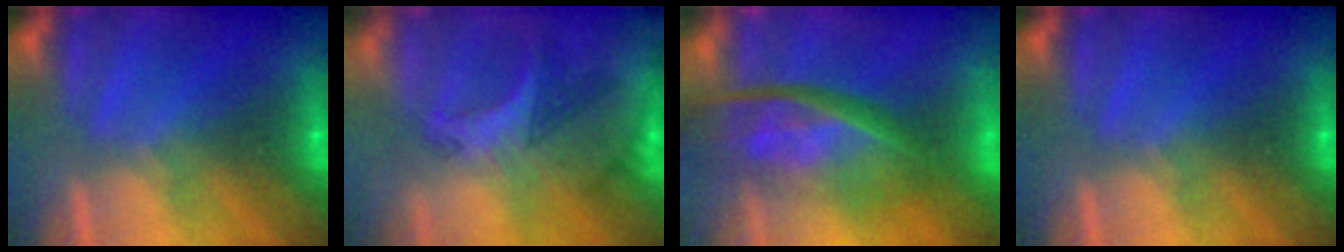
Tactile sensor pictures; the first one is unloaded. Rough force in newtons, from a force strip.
{"total": 3.0}
{"total": 7.3}
{"total": 0.0}